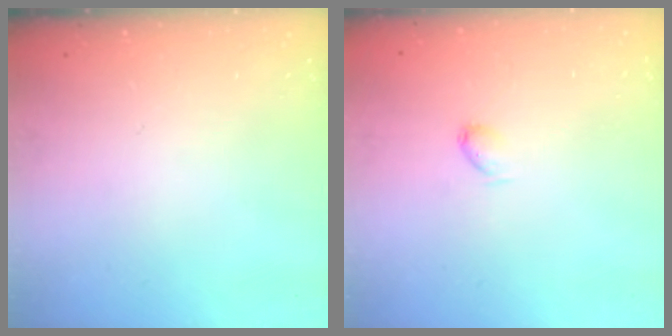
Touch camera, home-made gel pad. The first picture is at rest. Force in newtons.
{"total": 2.8, "press": 2.7, "slide": 0.4}